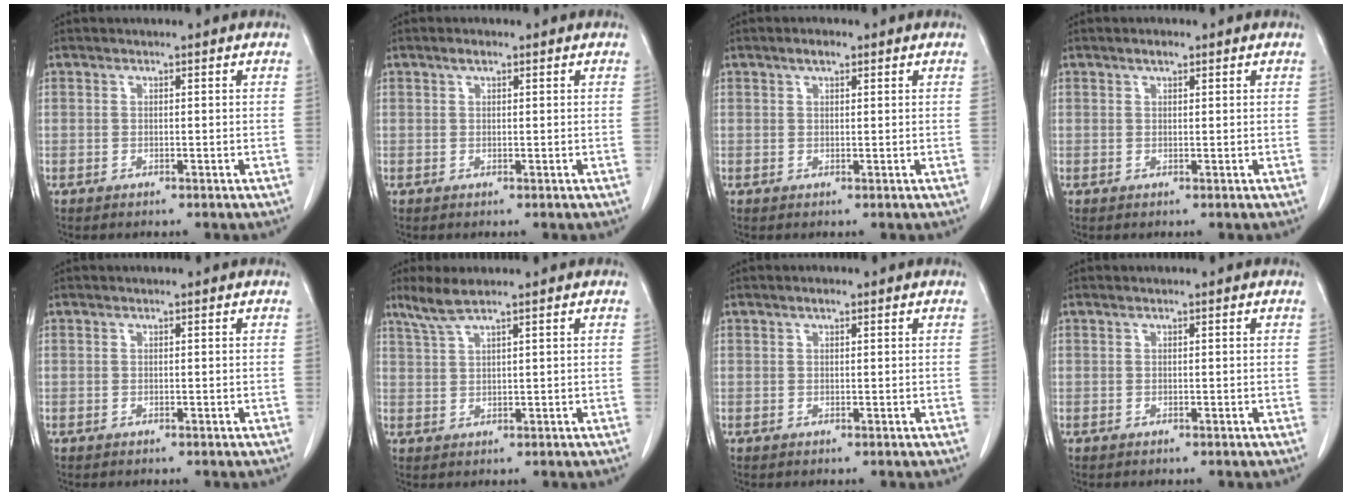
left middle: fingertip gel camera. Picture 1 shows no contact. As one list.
[{"total": 1.1, "force": [0.7, 0.4, 0.8], "torque": [-0.015, 0.006, 0.011]}, {"total": 1.7, "force": [1.1, 0.7, 1.1], "torque": [-0.020, 0.006, 0.017]}, {"total": 1.2, "force": [0.8, 0.5, 0.7], "torque": [-0.012, 0.003, 0.012]}, {"total": 0.0}, {"total": 3.7, "force": [2.9, -0.1, 2.3], "torque": [-0.060, 0.006, 0.064]}, {"total": 0.8, "force": [0.5, 0.3, 0.5], "torque": [-0.010, 0.002, 0.008]}, {"total": 0.0}]